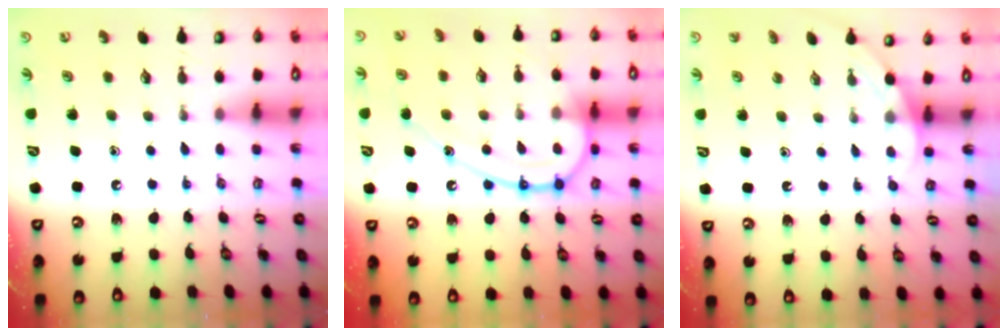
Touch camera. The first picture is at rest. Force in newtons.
{"total": 16.4, "press": 16.3, "slide": 1.7}
{"total": 2.5, "press": 2.5, "slide": 0.2}